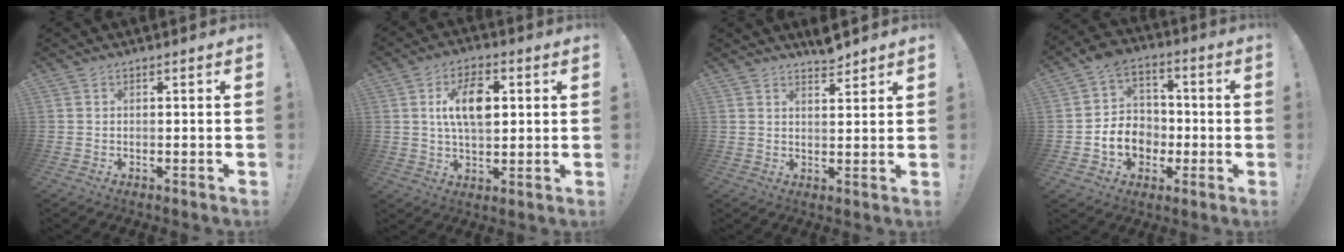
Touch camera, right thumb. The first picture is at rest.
{"total": 12.0, "force": [2.8, 7.1, 9.3], "torque": [-0.140, 0.010, 0.048]}
{"total": 4.0, "force": [3.7, 0.6, 1.1], "torque": [0.002, -0.028, 0.062]}
{"total": 12.4, "force": [-2.9, 10.5, 5.9], "torque": [-0.090, 0.025, -0.045]}